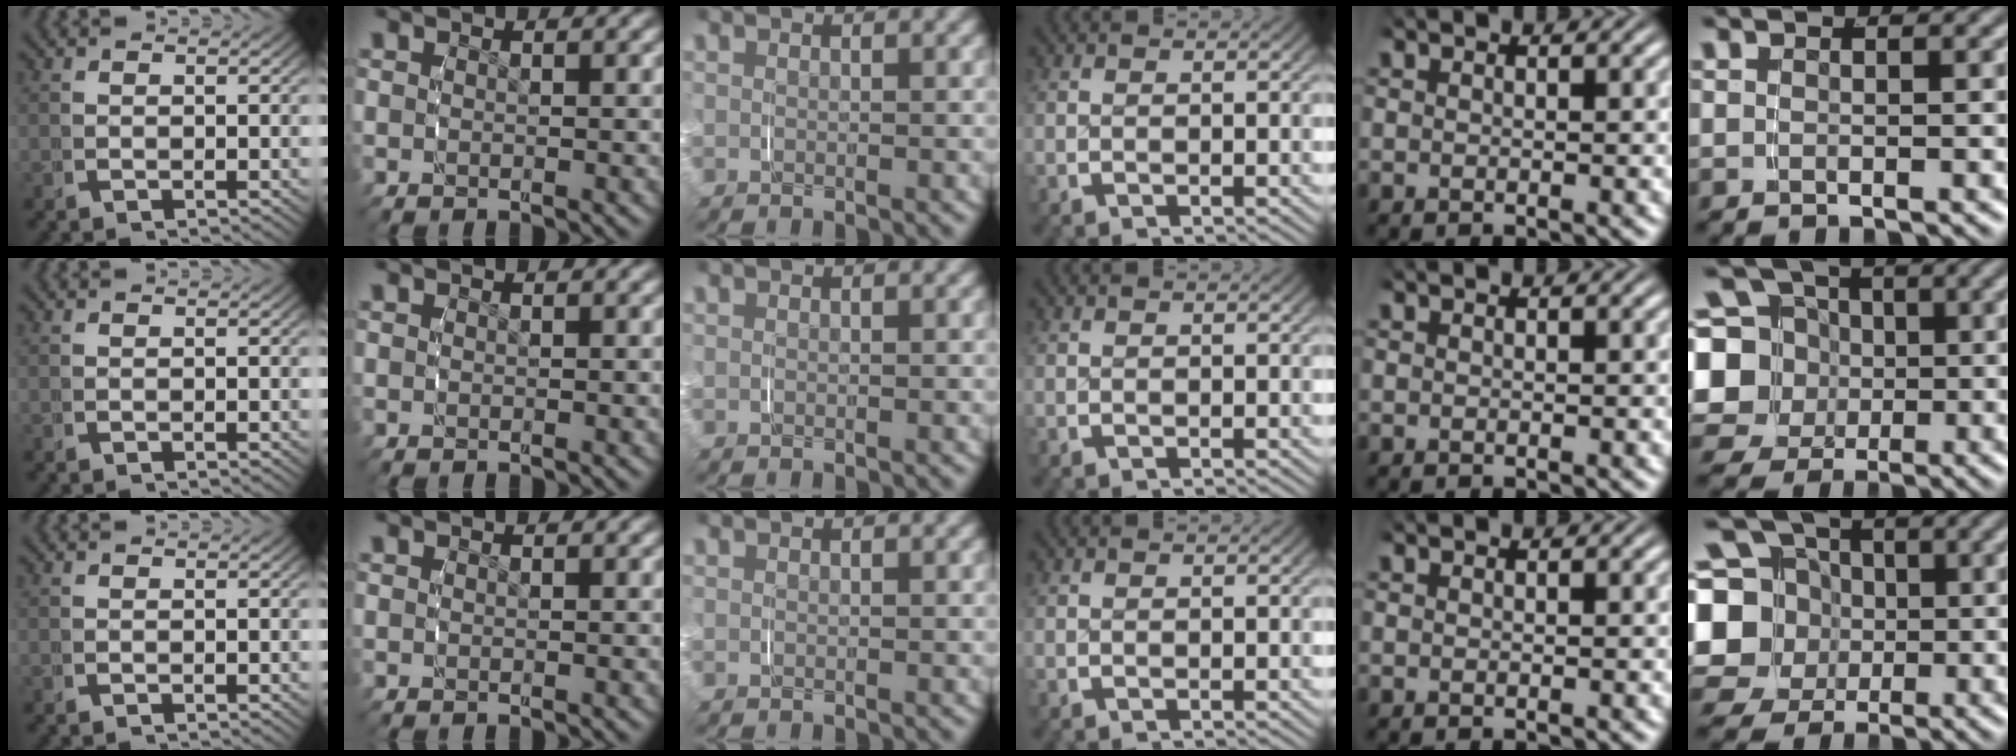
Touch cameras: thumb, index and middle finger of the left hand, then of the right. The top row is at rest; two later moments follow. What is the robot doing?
{"motion": "grasp_and_lifting", "object": "toothpaste"}